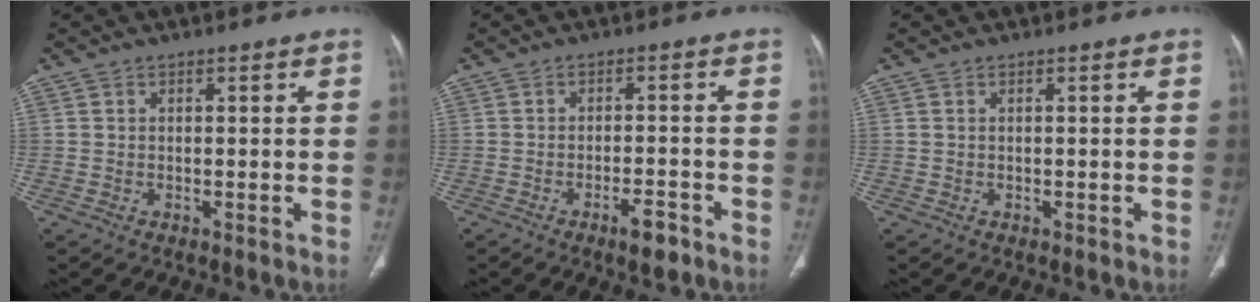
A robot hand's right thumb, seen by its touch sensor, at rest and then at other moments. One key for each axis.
{"total": 4.4, "fx": -2.8, "fy": 1.3, "fz": 3.1, "tx": -0.046, "ty": 0.013, "tz": -0.041}
{"total": 0.0}